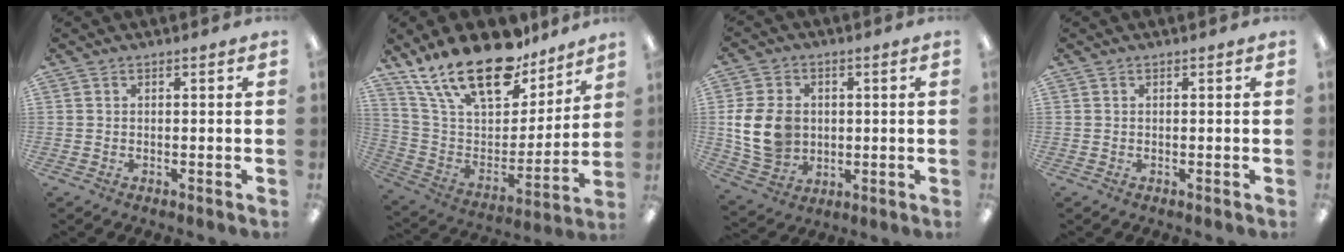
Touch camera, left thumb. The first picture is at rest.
{"total": 23.5, "force": [17.5, 9.6, 12.4], "torque": [-0.230, -0.109, 0.314]}
{"total": 12.0, "force": [0.7, 9.5, 7.3], "torque": [-0.162, 0.012, 0.016]}
{"total": 0.0}